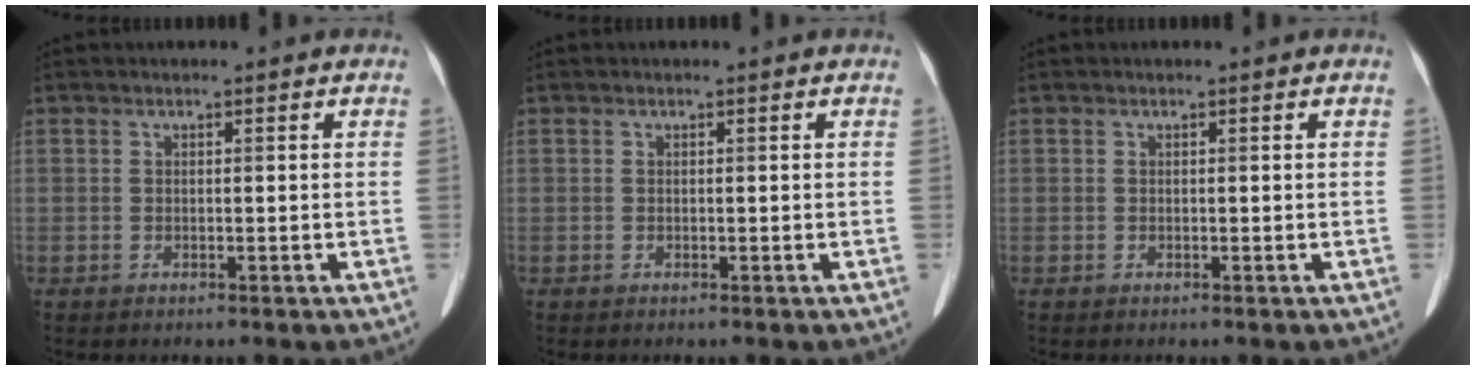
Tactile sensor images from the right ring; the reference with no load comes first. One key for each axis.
{"total": 0.0}
{"total": 0.0}